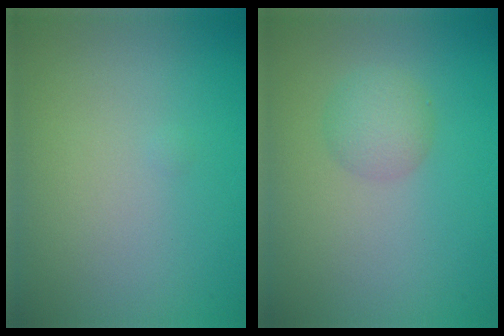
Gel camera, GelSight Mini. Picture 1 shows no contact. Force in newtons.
{"total": 2.2, "press": 2.2, "slide": 0.1}